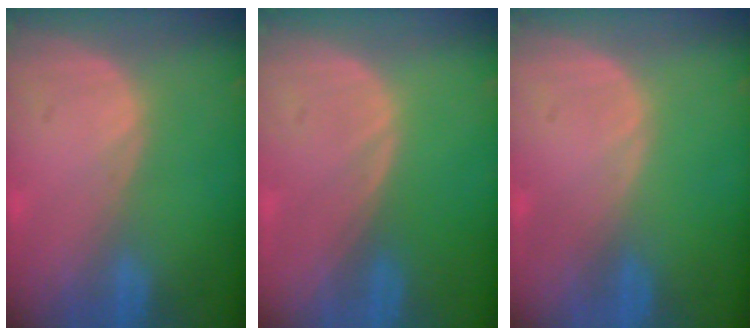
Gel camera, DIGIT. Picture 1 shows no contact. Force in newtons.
{"total": 0.0}
{"total": 0.0}